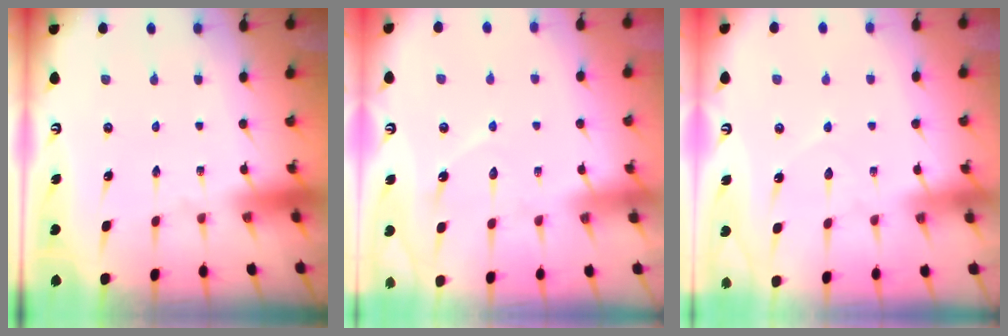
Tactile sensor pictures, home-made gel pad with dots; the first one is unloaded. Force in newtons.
{"total": 6.9, "press": 6.9, "slide": 0.6}
{"total": 4.4, "press": 4.3, "slide": 0.5}